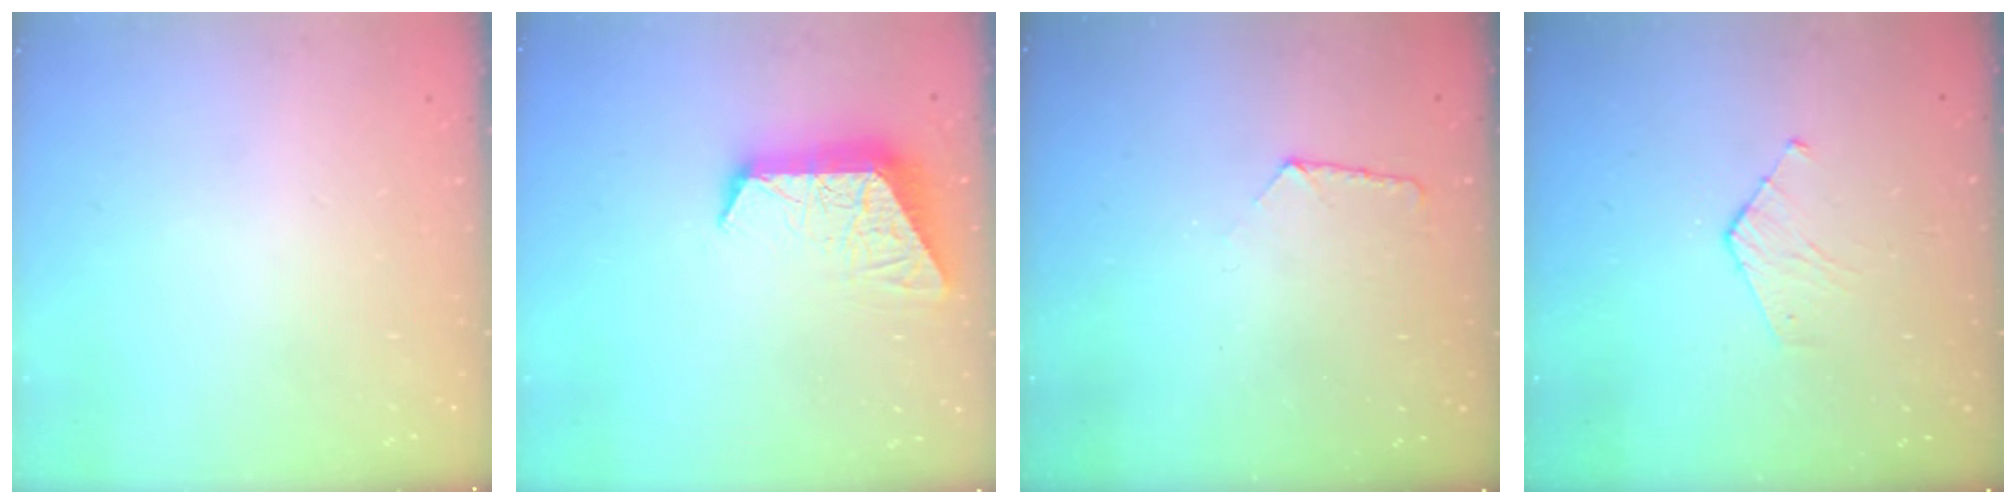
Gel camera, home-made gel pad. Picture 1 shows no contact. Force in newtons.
{"total": 10.3, "press": 10.3, "slide": 0.9}
{"total": 5.5, "press": 5.4, "slide": 0.5}
{"total": 2.8, "press": 2.8, "slide": 0.3}